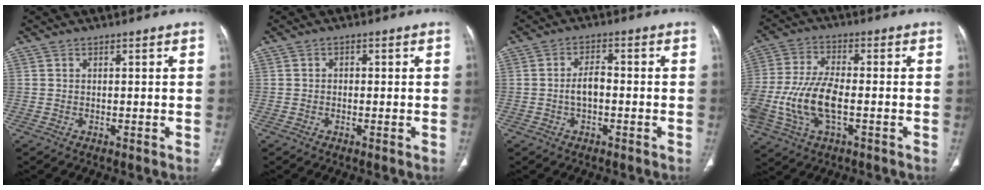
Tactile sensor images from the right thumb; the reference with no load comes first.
{"total": 1.1, "force": [-0.2, 1.0, 0.5], "torque": [-0.001, 0.004, -0.008]}
{"total": 3.9, "force": [-0.8, 2.1, 3.2], "torque": [-0.059, 0.016, -0.019]}
{"total": 14.6, "force": [-3.4, 7.0, 12.4], "torque": [-0.278, 0.013, -0.058]}